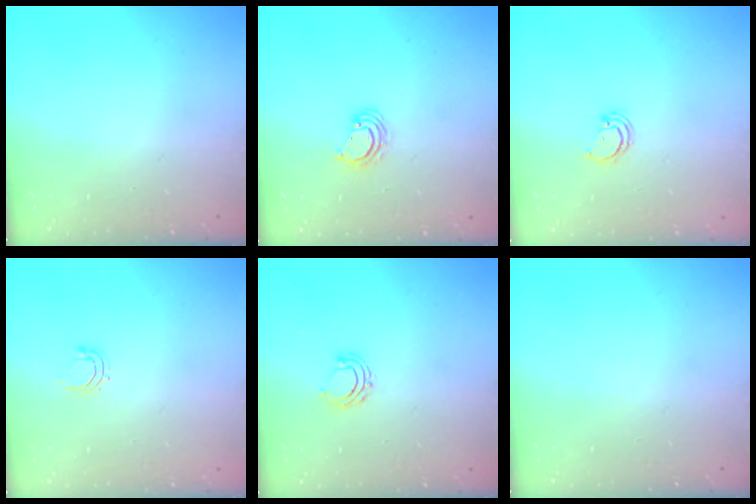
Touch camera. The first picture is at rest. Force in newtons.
{"total": 3.6, "press": 3.6, "slide": 0.2}
{"total": 2.2, "press": 2.2, "slide": 0.2}
{"total": 2.8, "press": 2.7, "slide": 0.5}
{"total": 6.0, "press": 5.8, "slide": 1.3}
{"total": 0.0}